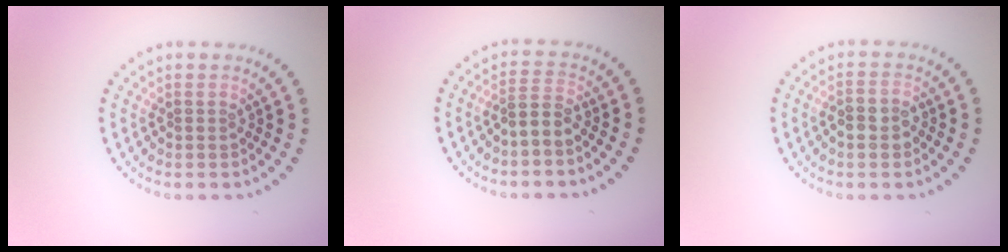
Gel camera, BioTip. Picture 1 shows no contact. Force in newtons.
{"total": 1.8, "press": 1.5, "slide": 1.0}
{"total": 2.3, "press": 2.1, "slide": 0.8}